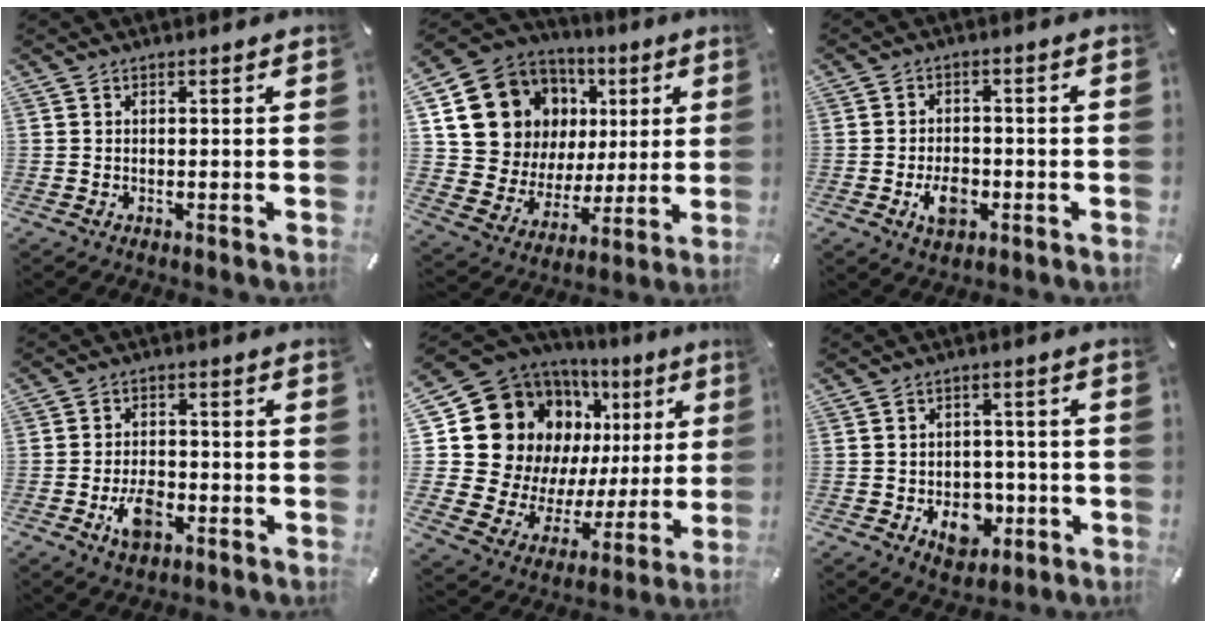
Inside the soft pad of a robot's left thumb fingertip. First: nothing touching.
{"total": 13.5, "force": [5.4, 11.9, 3.6], "torque": [-0.060, -0.048, 0.115]}
{"total": 6.2, "force": [-2.0, 4.1, 4.1], "torque": [-0.078, 0.005, -0.038]}
{"total": 7.2, "force": [-2.9, 4.4, 4.9], "torque": [-0.095, 0.009, -0.054]}
{"total": 22.1, "force": [9.5, 16.2, 11.6], "torque": [-0.204, -0.075, 0.201]}
{"total": 9.3, "force": [-3.1, 7.1, 5.2], "torque": [-0.061, 0.016, -0.051]}